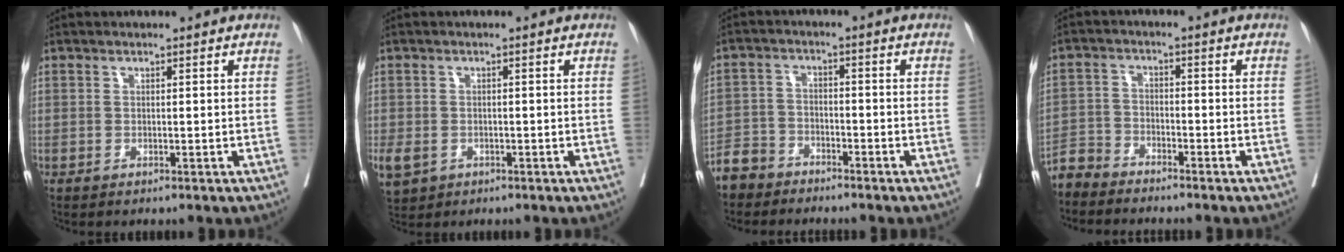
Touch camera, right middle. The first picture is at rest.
{"total": 8.9, "force": [-3.6, 7.2, 3.6], "torque": [-0.116, -0.008, -0.049]}
{"total": 5.2, "force": [-4.6, 2.5, 0.1], "torque": [-0.010, -0.006, -0.095]}
{"total": 4.2, "force": [-4.1, 0.7, -0.4], "torque": [0.006, -0.009, -0.083]}